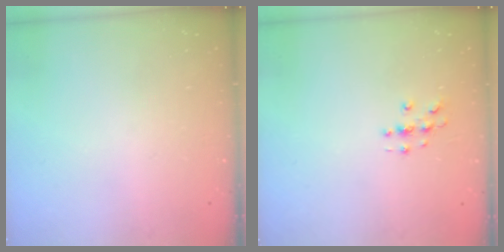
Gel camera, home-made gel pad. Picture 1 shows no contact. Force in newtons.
{"total": 3.1, "press": 3.1, "slide": 0.3}